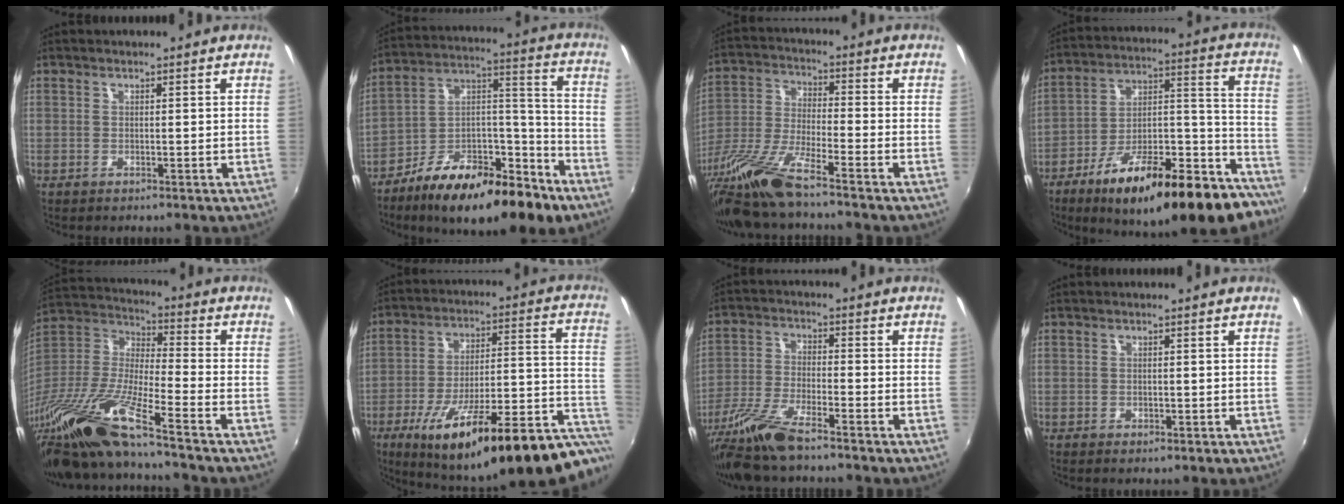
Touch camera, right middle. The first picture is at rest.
{"total": 22.5, "force": [-14.5, 8.2, 15.1], "torque": [-0.244, 0.008, -0.229]}
{"total": 13.8, "force": [-11.2, 0.0, 8.0], "torque": [-0.172, -0.033, -0.218]}
{"total": 28.8, "force": [-19.5, 9.0, 19.2], "torque": [-0.262, 0.004, -0.283]}
{"total": 22.1, "force": [-16.7, 0.7, 14.3], "torque": [-0.278, -0.048, -0.322]}
{"total": 30.6, "force": [-18.2, 6.8, 23.6], "torque": [-0.332, -0.036, -0.260]}
{"total": 11.2, "force": [-8.9, 1.5, 6.6], "torque": [-0.146, -0.022, -0.175]}
{"total": 0.8, "force": [-0.5, 0.5, 0.4], "torque": [-0.006, -0.005, -0.010]}